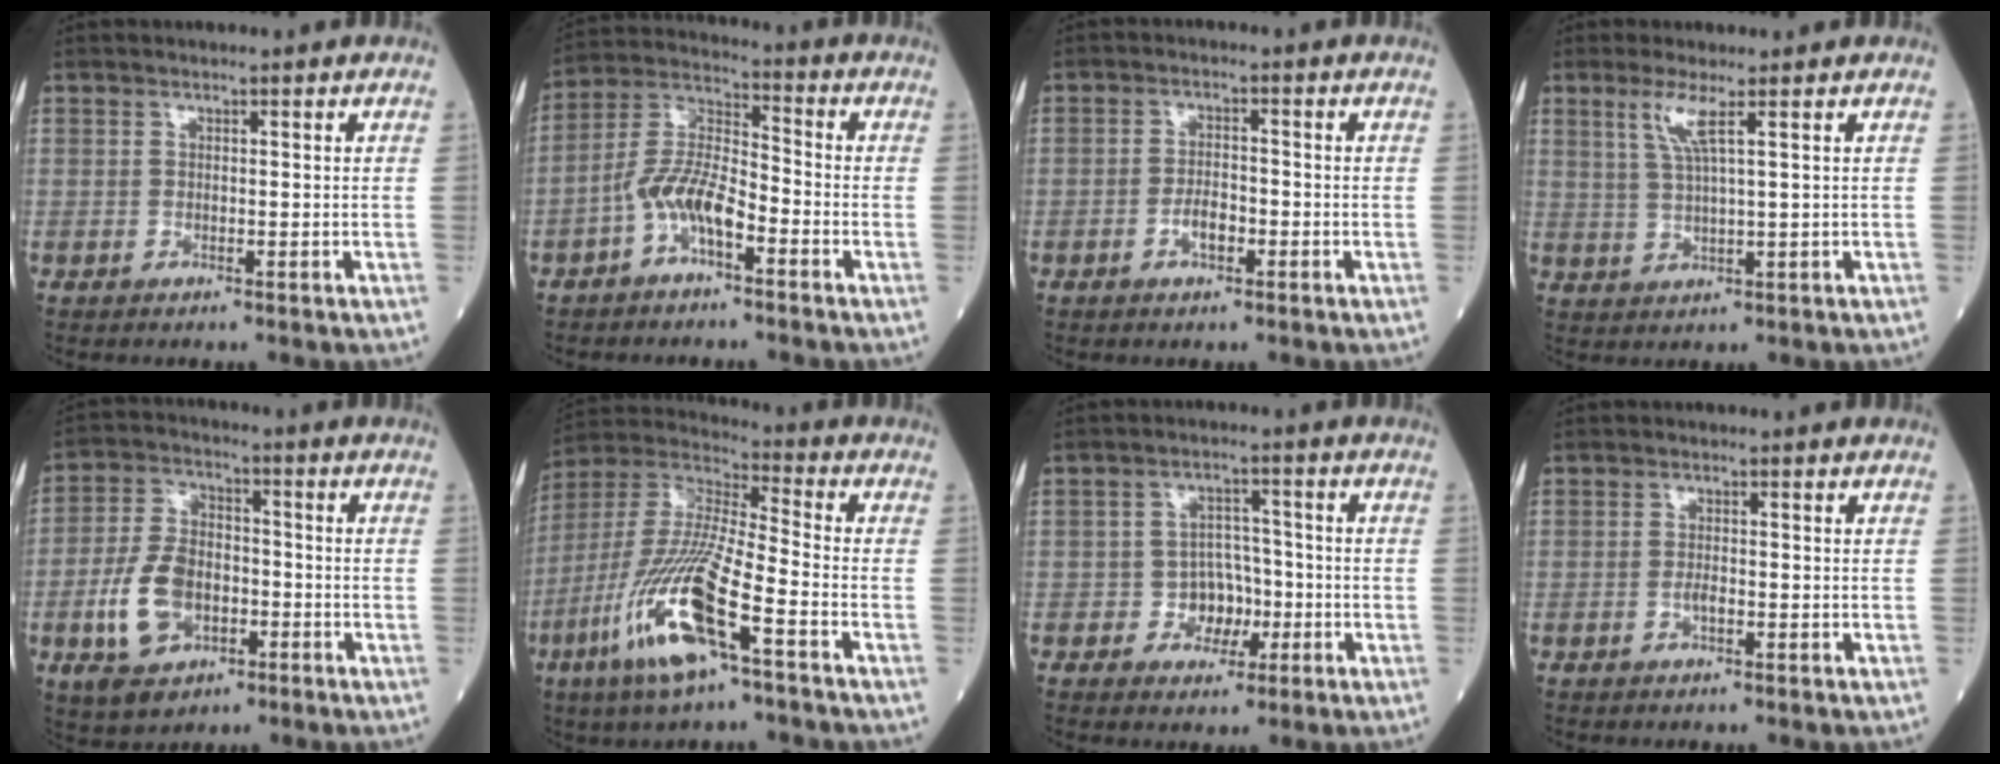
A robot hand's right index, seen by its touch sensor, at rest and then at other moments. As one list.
[{"total": 8.7, "force": [-3.9, 3.1, 7.2], "torque": [-0.153, 0.019, -0.077]}, {"total": 3.2, "force": [-1.3, 1.4, 2.5], "torque": [-0.045, 0.004, -0.023]}, {"total": 4.1, "force": [2.0, -0.3, 3.5], "torque": [-0.078, -0.003, 0.044]}, {"total": 10.9, "force": [-3.5, 6.6, 7.9], "torque": [-0.174, 0.008, -0.060]}, {"total": 18.0, "force": [-7.9, 2.4, 15.9], "torque": [-0.354, -0.030, -0.154]}, {"total": 5.0, "force": [-1.5, 4.2, 2.4], "torque": [-0.028, 0.016, -0.023]}, {"total": 1.4, "force": [-0.5, 0.5, 1.2], "torque": [-0.023, 0.002, -0.009]}]